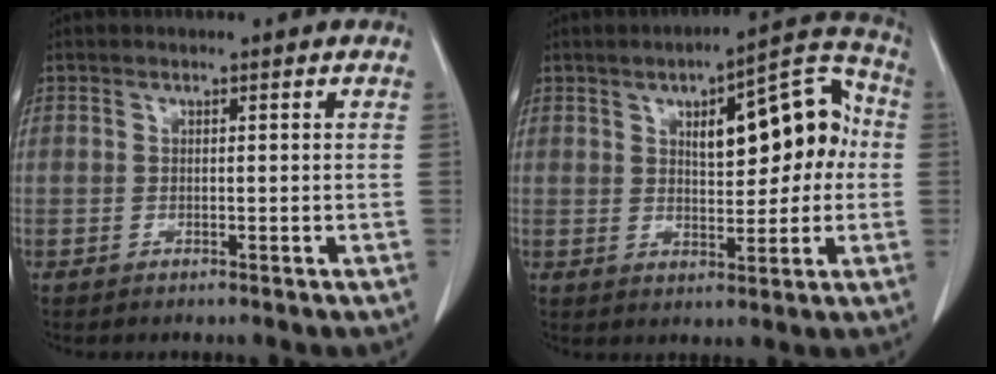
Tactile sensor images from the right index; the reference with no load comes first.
{"total": 13.1, "force": [2.2, 5.0, 11.9], "torque": [-0.153, 0.043, 0.036]}